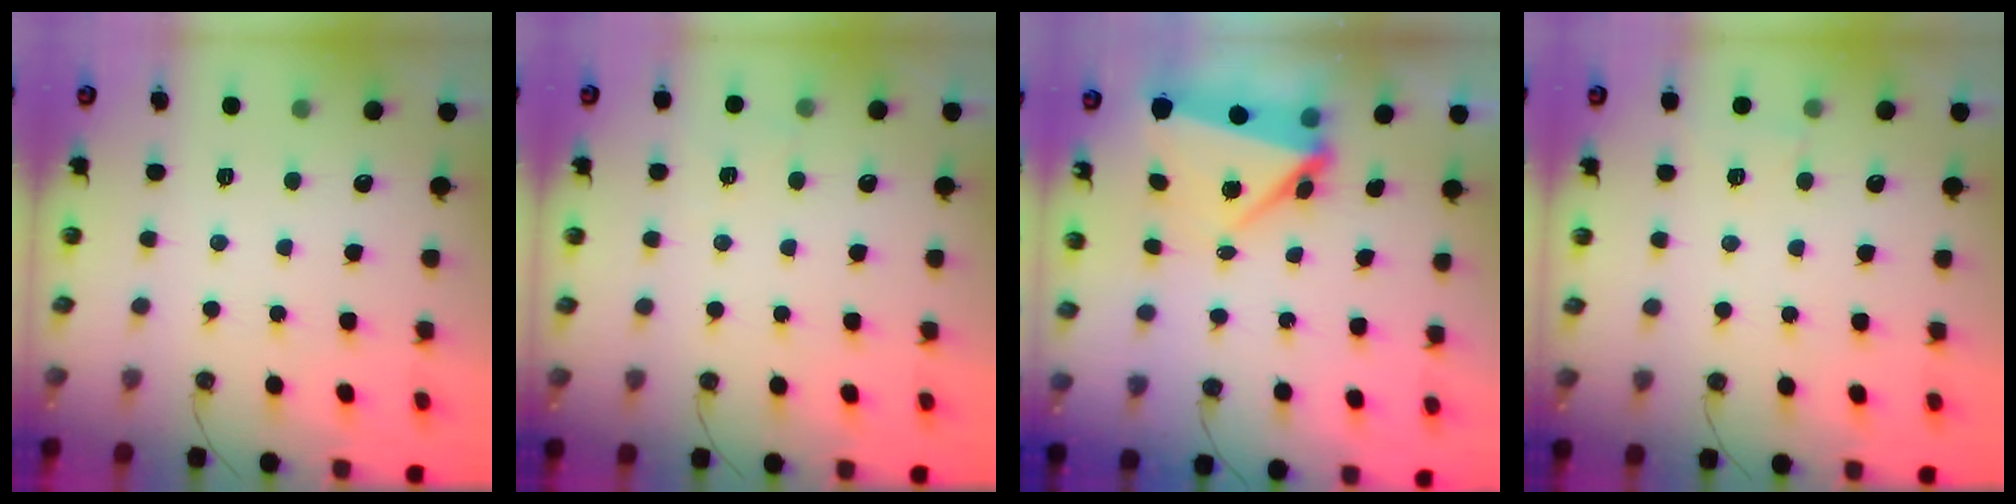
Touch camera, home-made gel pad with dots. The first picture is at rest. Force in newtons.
{"total": 5.0, "press": 4.2, "slide": 2.6}
{"total": 8.9, "press": 6.7, "slide": 5.8}
{"total": 3.8, "press": 3.7, "slide": 0.5}